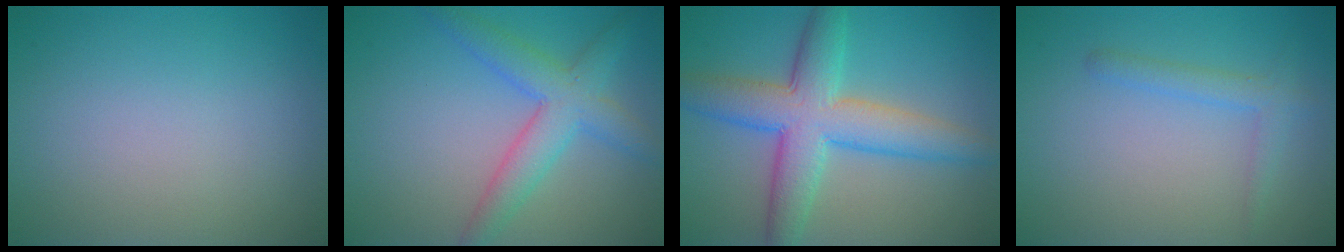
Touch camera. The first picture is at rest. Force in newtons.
{"total": 4.7, "press": 4.7, "slide": 0.2}
{"total": 7.5, "press": 7.5, "slide": 0.1}
{"total": 1.9, "press": 1.9, "slide": 0.1}